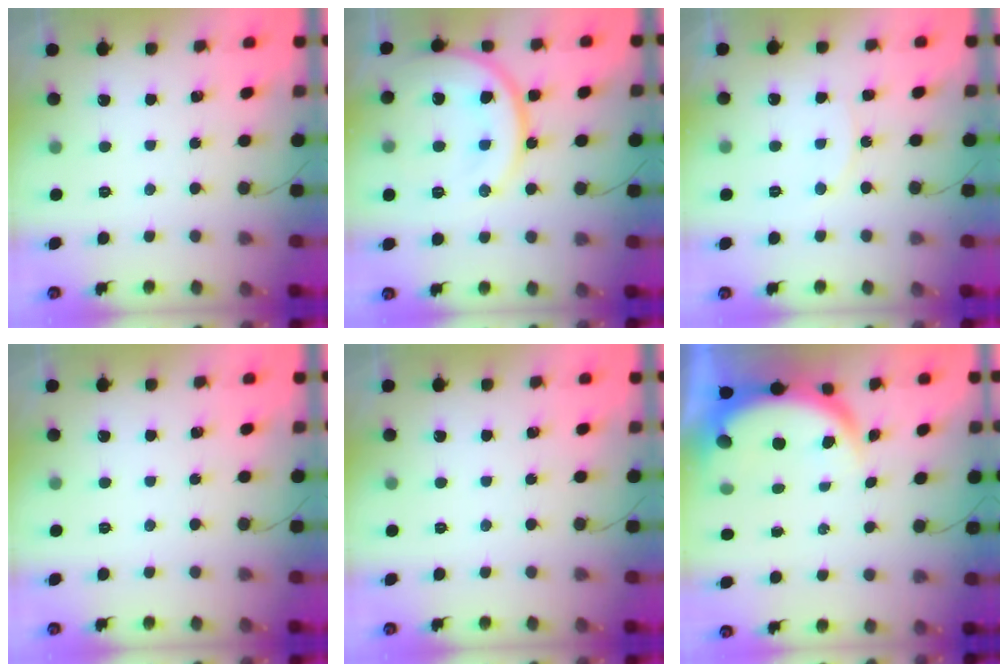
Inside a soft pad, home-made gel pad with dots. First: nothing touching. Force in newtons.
{"total": 17.0, "press": 17.0, "slide": 1.0}
{"total": 6.3, "press": 6.3, "slide": 0.6}
{"total": 0.0}
{"total": 0.0}
{"total": 6.3, "press": 6.3, "slide": 0.6}